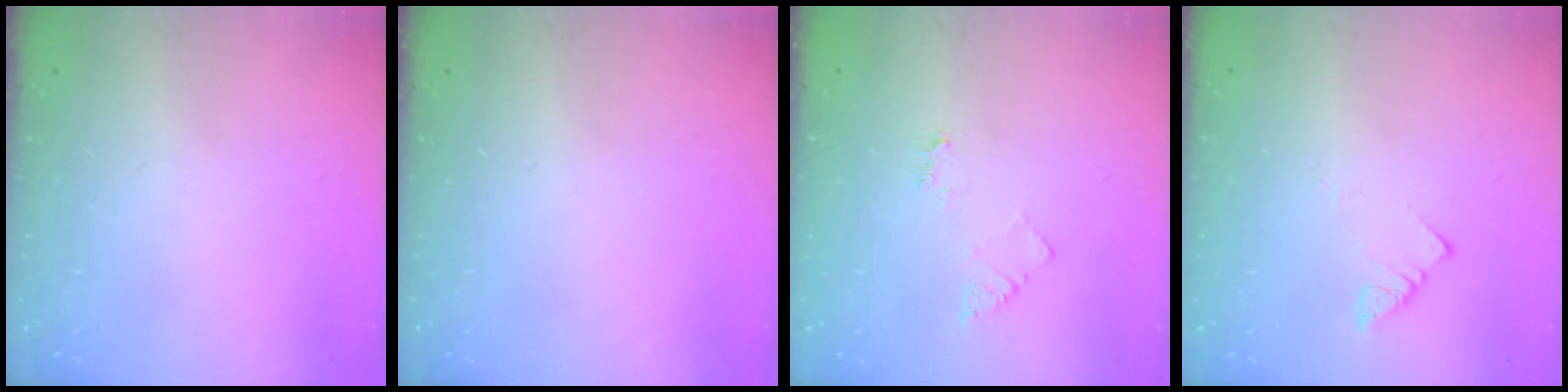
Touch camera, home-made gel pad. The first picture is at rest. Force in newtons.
{"total": 0.0}
{"total": 3.9, "press": 3.8, "slide": 0.4}
{"total": 3.4, "press": 3.4, "slide": 0.3}